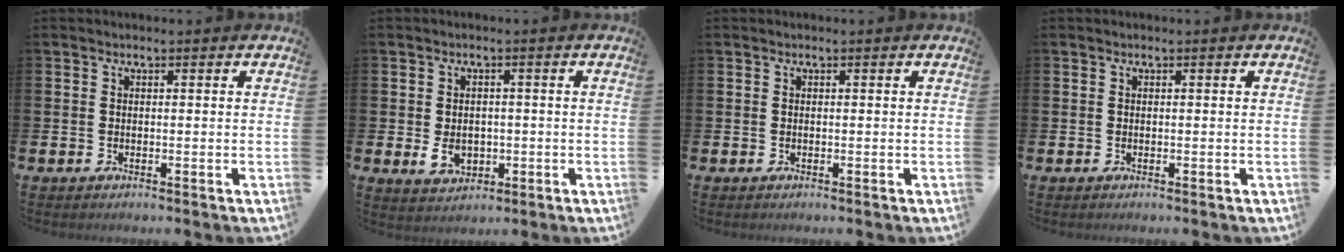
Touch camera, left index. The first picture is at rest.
{"total": 3.5, "force": [-0.6, 2.6, 2.2], "torque": [-0.030, -0.001, -0.015]}
{"total": 0.0}
{"total": 0.0}